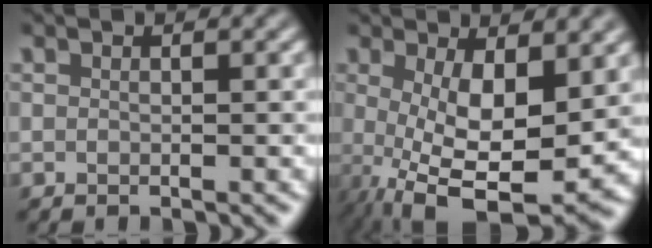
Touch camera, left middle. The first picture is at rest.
{"total": 9.3, "force": [-0.5, 3.7, 8.5], "torque": [-0.158, -0.020, 0.000]}